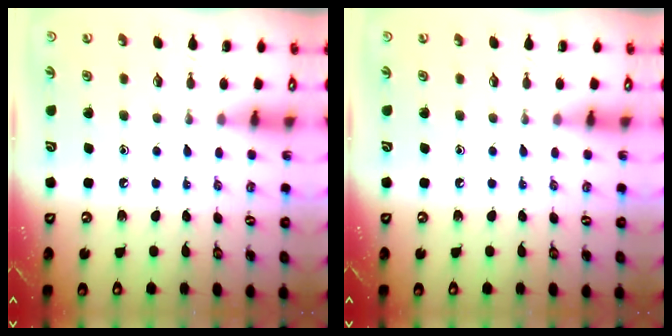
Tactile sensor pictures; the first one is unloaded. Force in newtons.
{"total": 0.0}